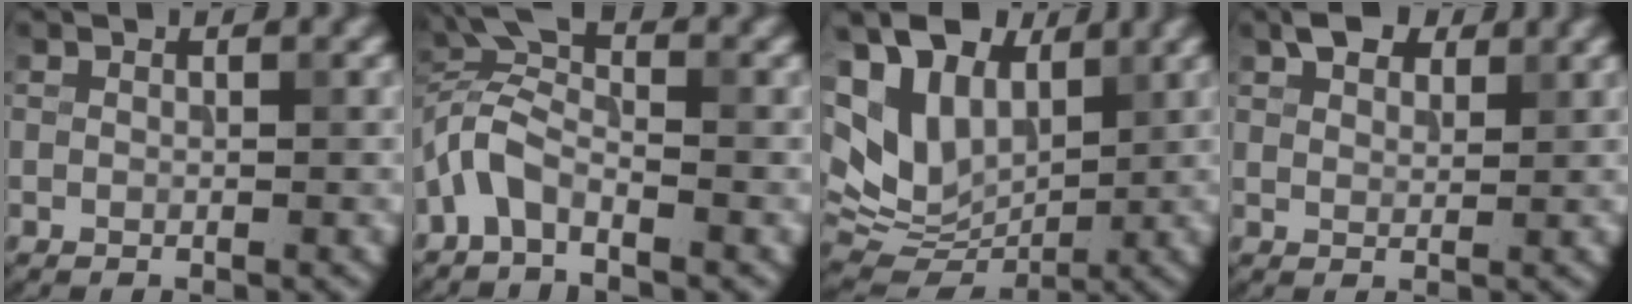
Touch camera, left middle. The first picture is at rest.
{"total": 4.2, "force": [-2.4, 1.7, 3.1], "torque": [-0.067, 0.010, -0.061]}
{"total": 11.1, "force": [4.0, 7.6, 7.0], "torque": [-0.167, 0.023, 0.089]}
{"total": 3.2, "force": [2.0, 1.7, 1.7], "torque": [-0.033, 0.007, 0.037]}